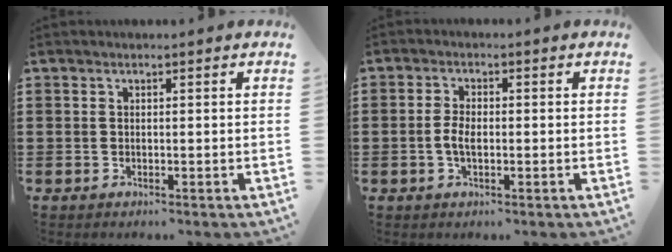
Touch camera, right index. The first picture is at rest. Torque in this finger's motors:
{"motor_torque": [2.14, 0.00, 0.21, 0.08]}